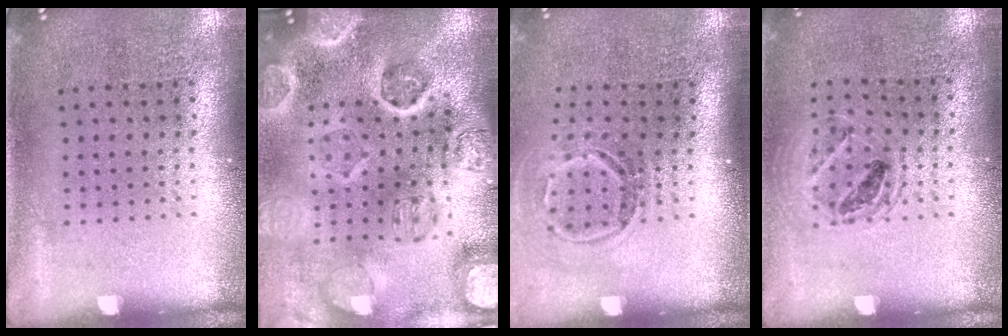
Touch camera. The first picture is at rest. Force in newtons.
{"total": 5.0, "press": 4.4, "slide": 2.4}
{"total": 1.6, "press": 1.1, "slide": 1.2}
{"total": 1.1, "press": 1.1, "slide": 0.4}